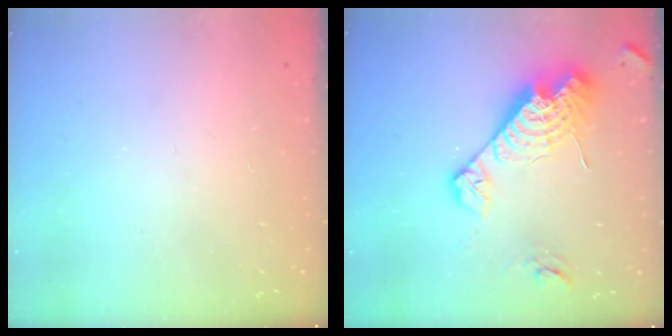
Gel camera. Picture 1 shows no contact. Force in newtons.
{"total": 18.7, "press": 18.6, "slide": 1.4}